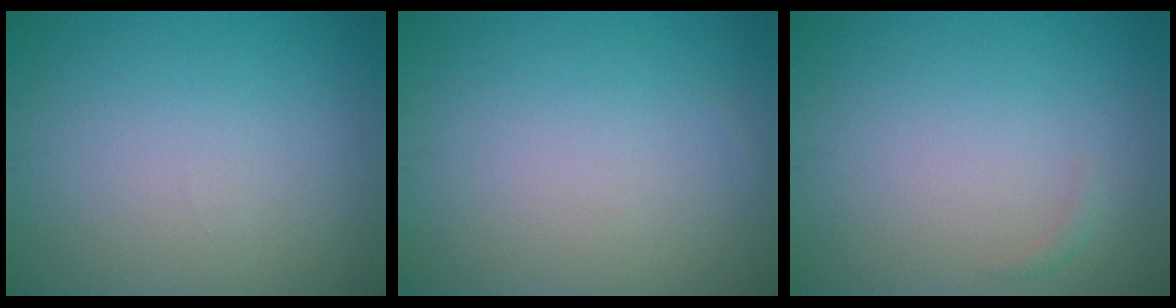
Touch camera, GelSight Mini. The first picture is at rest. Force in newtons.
{"total": 0.0}
{"total": 0.6, "press": 0.6, "slide": 0.1}